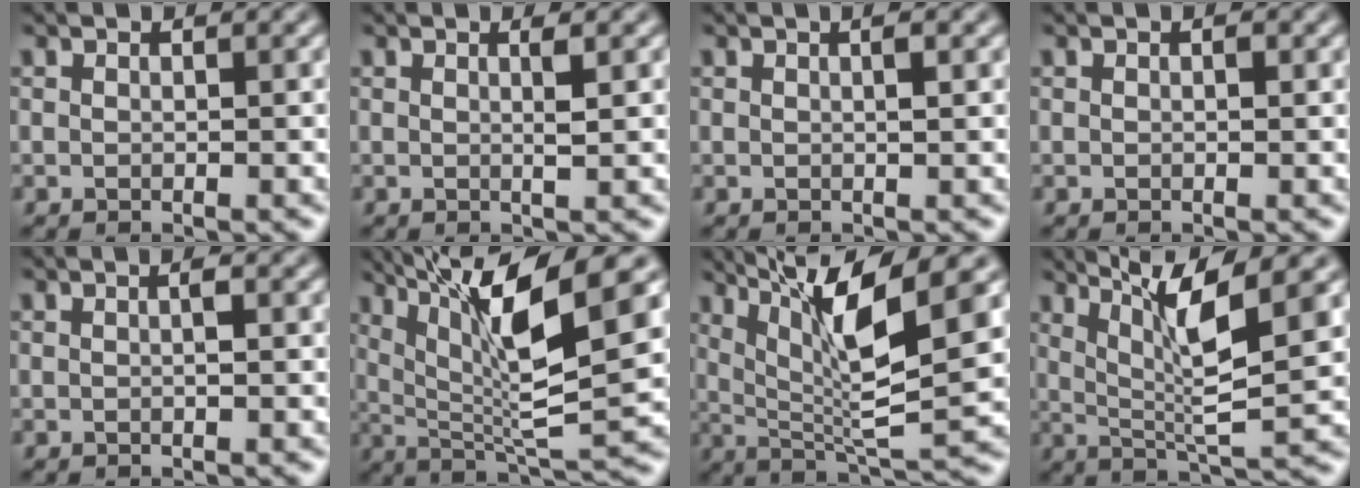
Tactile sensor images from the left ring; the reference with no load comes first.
{"total": 1.0, "force": [0.0, 0.0, 1.0], "torque": [-0.015, 0.001, 0.001]}
{"total": 0.7, "force": [0.1, 0.1, 0.7], "torque": [-0.008, 0.004, 0.005]}
{"total": 0.0}
{"total": 0.9, "force": [-0.3, 0.1, 0.8], "torque": [-0.008, 0.000, -0.001]}
{"total": 11.3, "force": [4.4, 2.5, 10.2], "torque": [-0.188, 0.011, 0.094]}
{"total": 10.2, "force": [4.1, 2.1, 9.1], "torque": [-0.170, 0.008, 0.089]}
{"total": 7.3, "force": [2.7, 1.4, 6.7], "torque": [-0.125, 0.001, 0.063]}